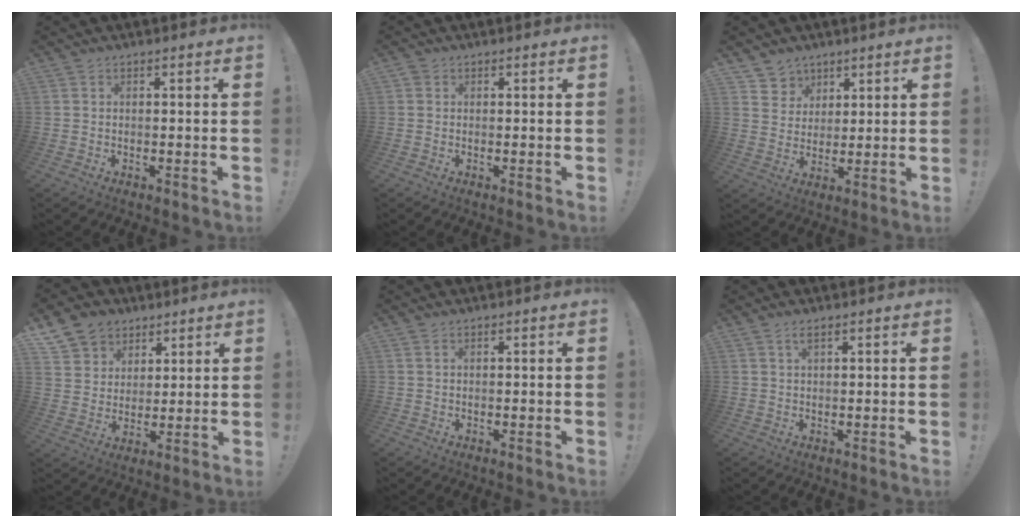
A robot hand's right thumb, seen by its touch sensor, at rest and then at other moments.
{"total": 0.9, "force": [0.4, 0.8, 0.2], "torque": [-0.006, 0.002, 0.009]}
{"total": 6.6, "force": [4.2, 5.1, 0.1], "torque": [-0.006, -0.037, 0.083]}
{"total": 9.7, "force": [5.4, 7.9, 1.8], "torque": [-0.026, -0.036, 0.111]}
{"total": 0.5, "force": [0.3, 0.2, 0.3], "torque": [-0.010, 0.002, 0.007]}
{"total": 1.9, "force": [1.1, 0.6, 1.4], "torque": [-0.029, -0.001, 0.019]}